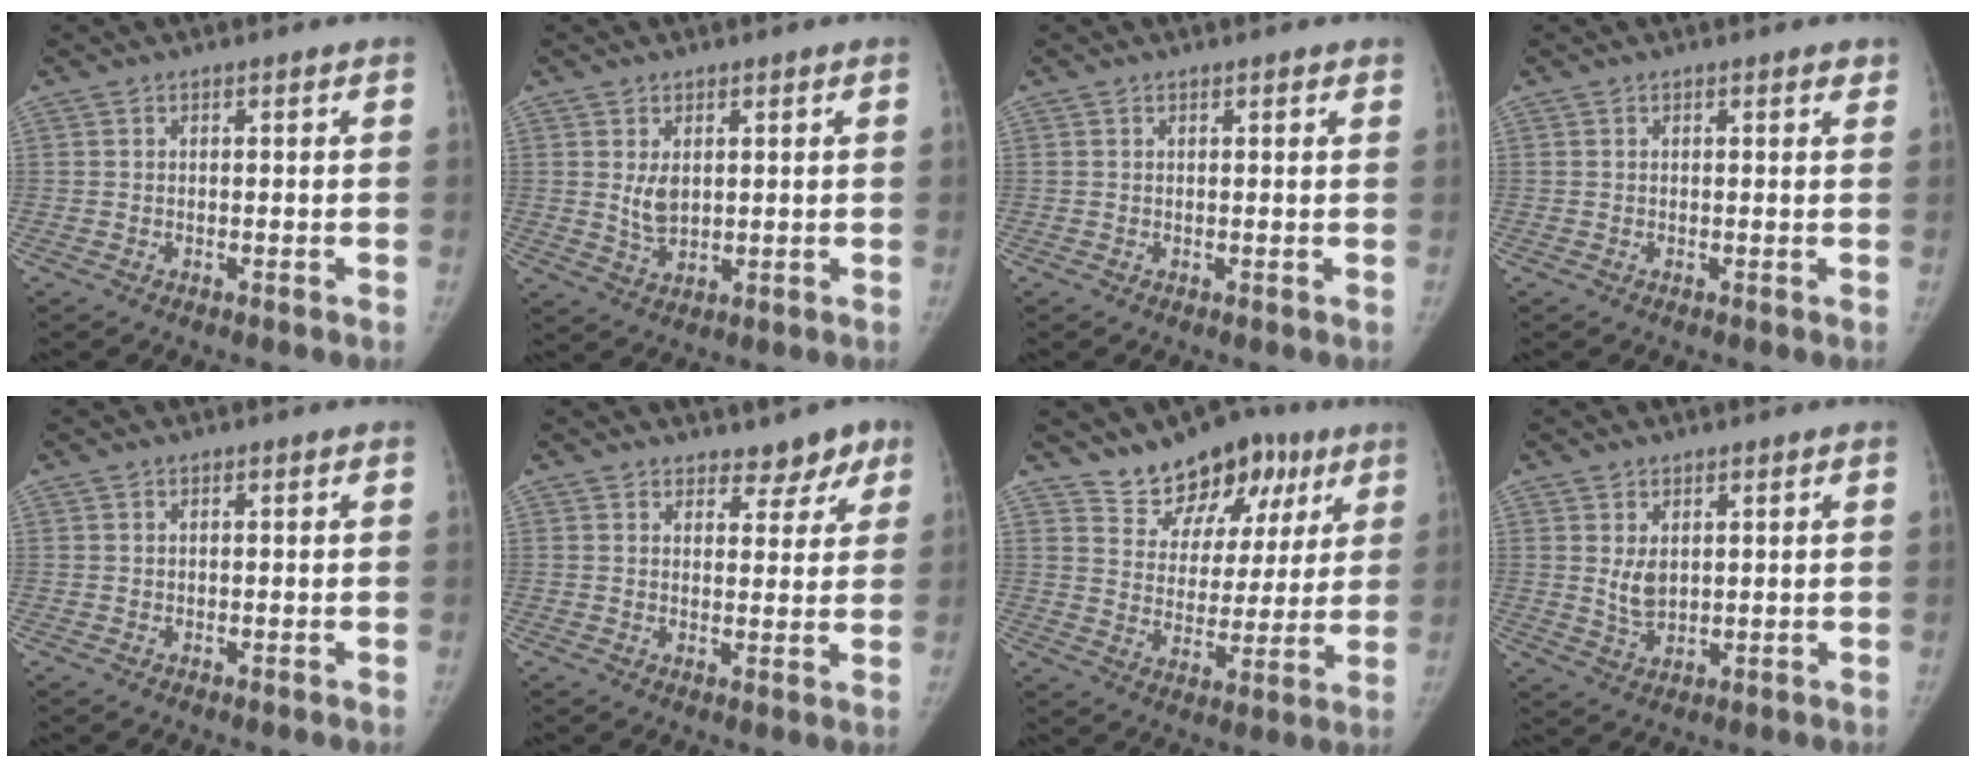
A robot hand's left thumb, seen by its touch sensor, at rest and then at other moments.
{"total": 4.1, "force": [1.0, 2.6, 2.9], "torque": [-0.041, -0.013, 0.027]}
{"total": 1.0, "force": [0.7, 0.2, 0.6], "torque": [-0.005, 0.001, 0.009]}
{"total": 1.0, "force": [0.7, 0.4, 0.7], "torque": [-0.005, -0.003, 0.007]}
{"total": 0.0}
{"total": 5.2, "force": [3.9, 3.0, 1.5], "torque": [0.020, -0.023, 0.047]}
{"total": 14.3, "force": [9.4, 8.9, 6.1], "torque": [-0.034, -0.034, 0.148]}
{"total": 4.2, "force": [1.2, 2.8, 2.9], "torque": [-0.041, -0.016, 0.031]}